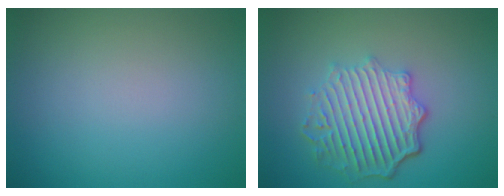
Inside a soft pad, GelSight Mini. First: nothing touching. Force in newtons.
{"total": 6.0, "press": 4.7, "slide": 3.8}